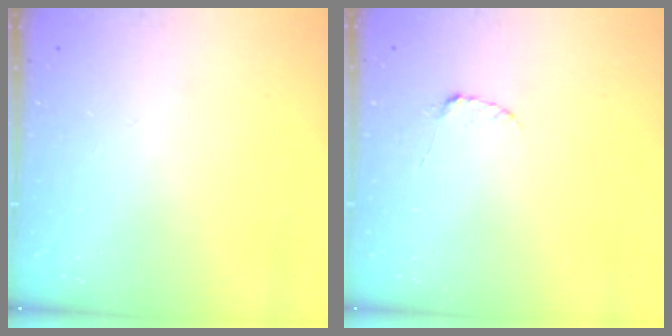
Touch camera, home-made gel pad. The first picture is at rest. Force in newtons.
{"total": 2.2, "press": 2.2, "slide": 0.3}